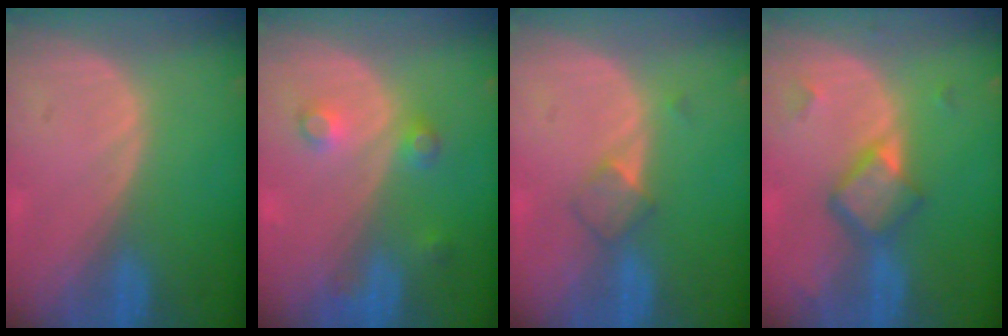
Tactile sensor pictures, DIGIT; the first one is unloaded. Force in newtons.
{"total": 3.7, "press": 3.4, "slide": 1.4}
{"total": 3.0, "press": 2.7, "slide": 1.2}
{"total": 5.8, "press": 5.0, "slide": 3.0}